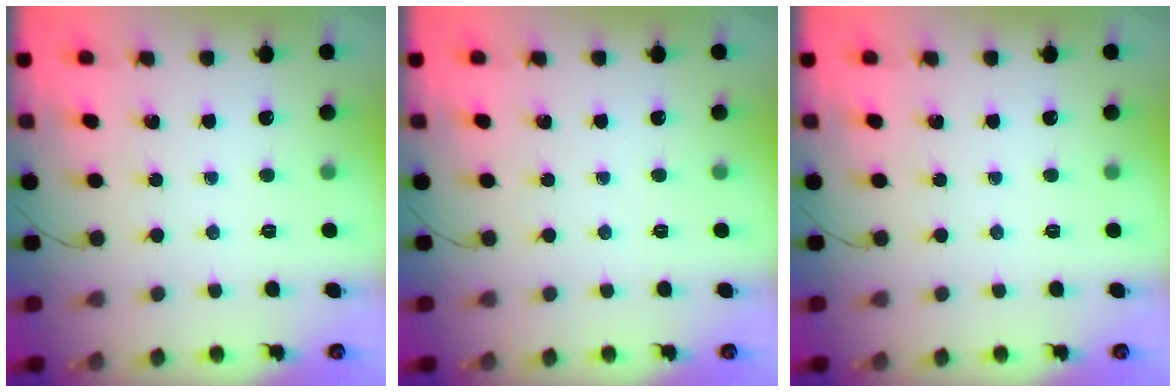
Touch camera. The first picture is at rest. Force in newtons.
{"total": 0.0}
{"total": 0.0}